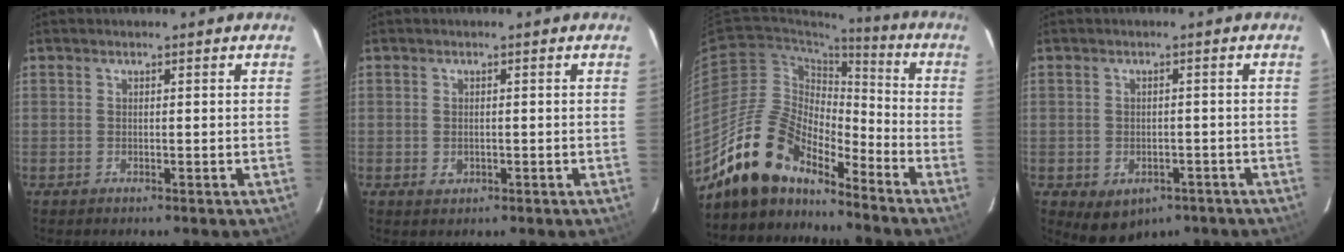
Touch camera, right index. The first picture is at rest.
{"total": 1.4, "force": [-0.2, 1.2, 0.7], "torque": [-0.011, 0.000, -0.002]}
{"total": 15.6, "force": [-13.3, 5.6, 5.8], "torque": [-0.119, 0.016, -0.247]}
{"total": 6.8, "force": [-3.8, 4.9, 2.8], "torque": [-0.052, -0.002, -0.033]}